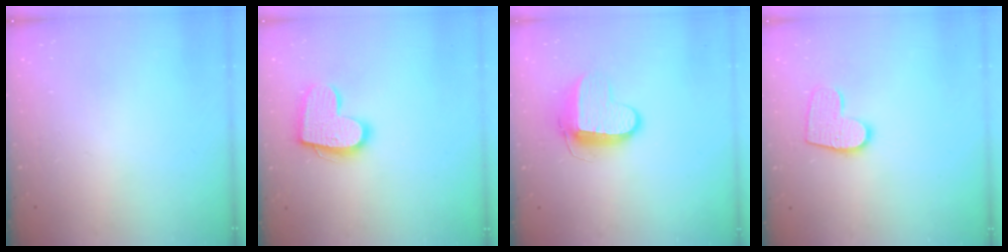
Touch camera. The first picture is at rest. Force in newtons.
{"total": 14.9, "press": 14.9, "slide": 1.0}
{"total": 10.3, "press": 10.3, "slide": 1.0}
{"total": 11.3, "press": 11.3, "slide": 0.7}